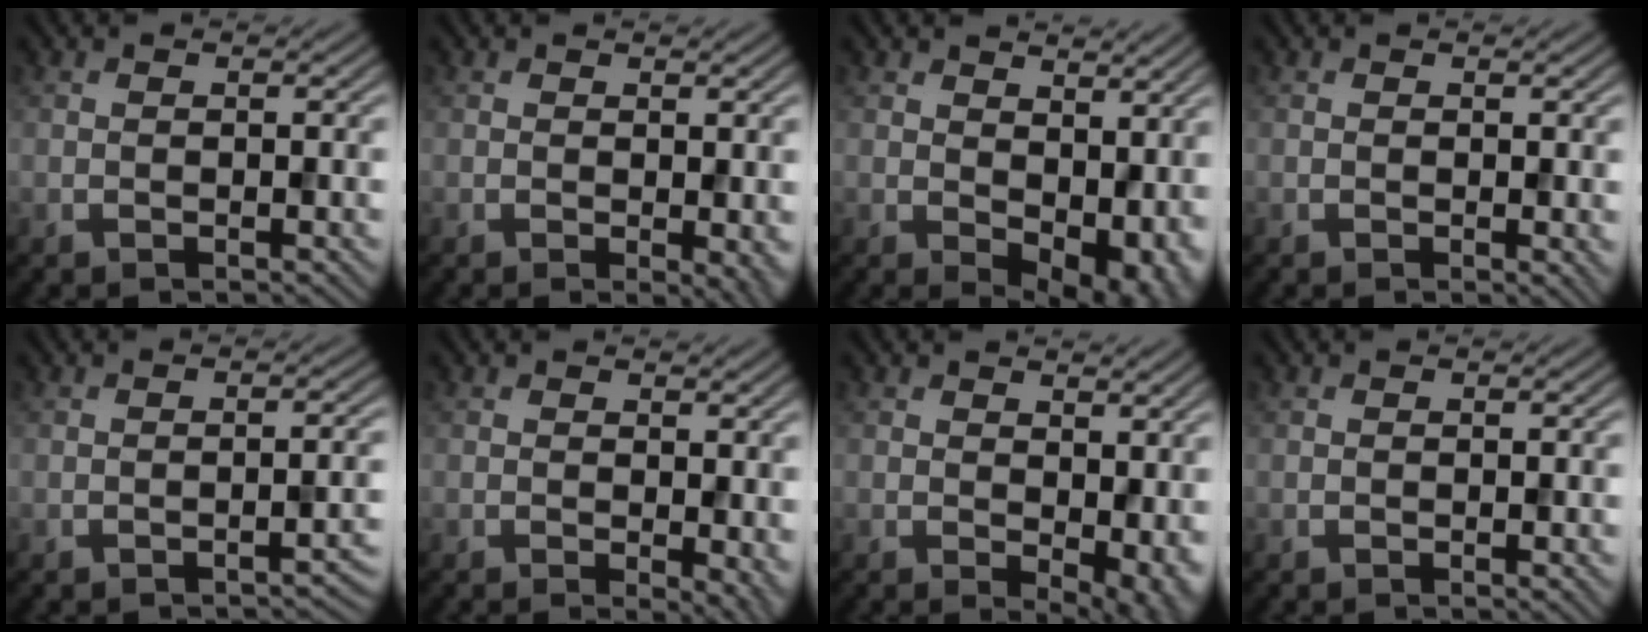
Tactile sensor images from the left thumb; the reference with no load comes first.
{"total": 2.3, "force": [-0.2, 1.1, 2.0], "torque": [-0.021, -0.008, 0.000]}
{"total": 9.0, "force": [1.2, 5.8, 6.8], "torque": [-0.101, -0.026, 0.035]}
{"total": 0.8, "force": [0.2, 0.2, 0.8], "torque": [-0.007, -0.004, 0.001]}
{"total": 2.4, "force": [-1.5, 0.5, 1.8], "torque": [-0.021, 0.005, -0.025]}
{"total": 4.0, "force": [-0.3, 2.0, 3.4], "torque": [-0.040, -0.012, 0.003]}
{"total": 6.1, "force": [0.3, 3.6, 4.9], "torque": [-0.064, -0.017, 0.013]}
{"total": 0.7, "force": [-0.2, 0.1, 0.7], "torque": [-0.009, -0.003, -0.002]}